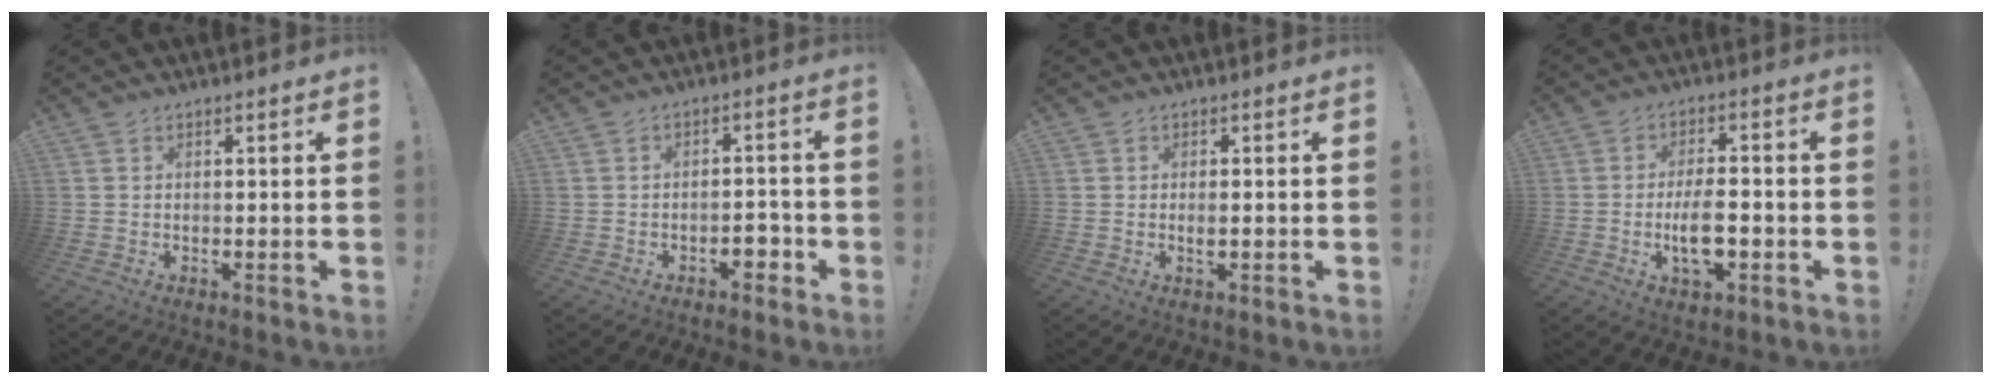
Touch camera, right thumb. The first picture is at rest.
{"total": 4.8, "force": [-2.9, 2.3, 3.0], "torque": [-0.034, 0.013, -0.051]}
{"total": 1.4, "force": [-0.3, 0.3, 1.3], "torque": [-0.020, -0.002, -0.006]}
{"total": 9.3, "force": [-2.2, 4.0, 8.1], "torque": [-0.136, 0.004, -0.038]}